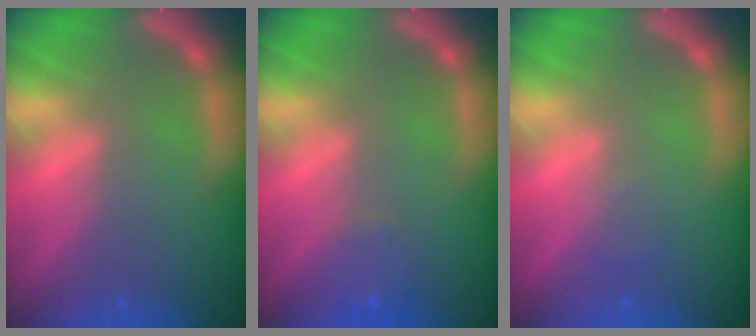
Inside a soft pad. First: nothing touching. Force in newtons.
{"total": 1.9}
{"total": 0.9}